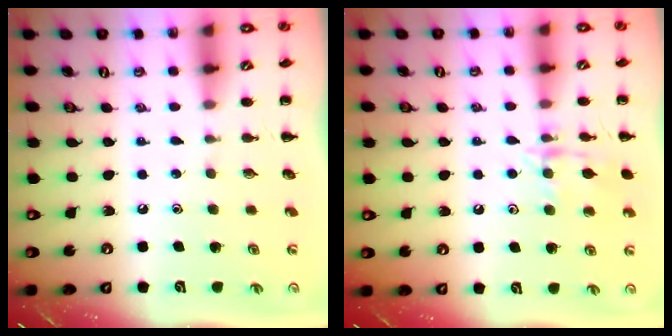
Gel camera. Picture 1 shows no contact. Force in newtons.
{"total": 11.9, "press": 11.9, "slide": 1.0}